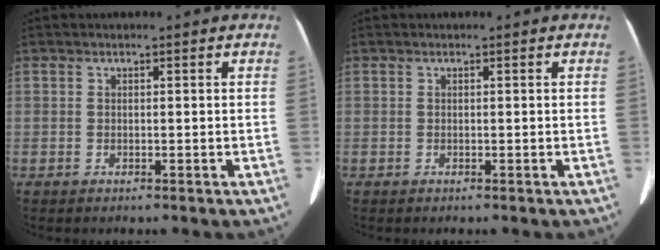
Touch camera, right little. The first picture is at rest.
{"total": 0.0}